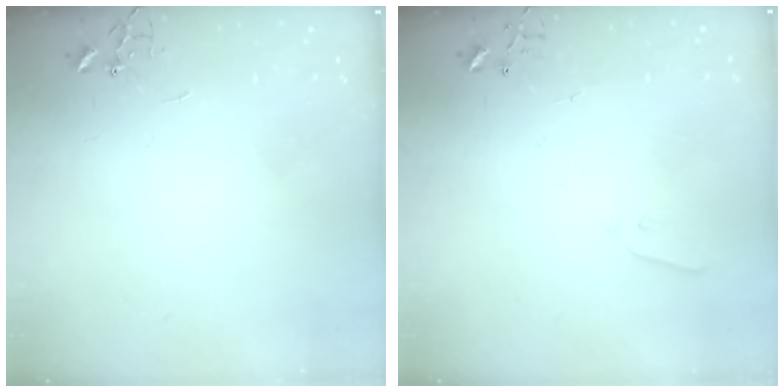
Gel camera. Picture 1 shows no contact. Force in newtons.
{"total": 3.3, "press": 3.2, "slide": 0.5}